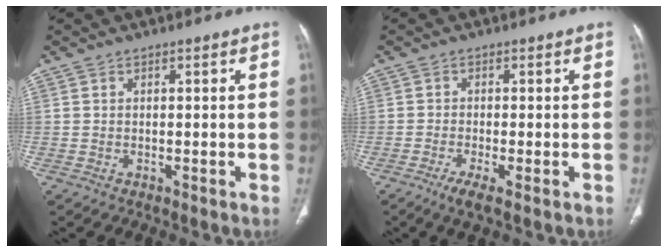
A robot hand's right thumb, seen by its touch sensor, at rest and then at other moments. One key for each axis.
{"total": 3.7, "fx": -2.0, "fy": 0.6, "fz": 3.0, "tx": -0.062, "ty": -0.006, "tz": -0.042}